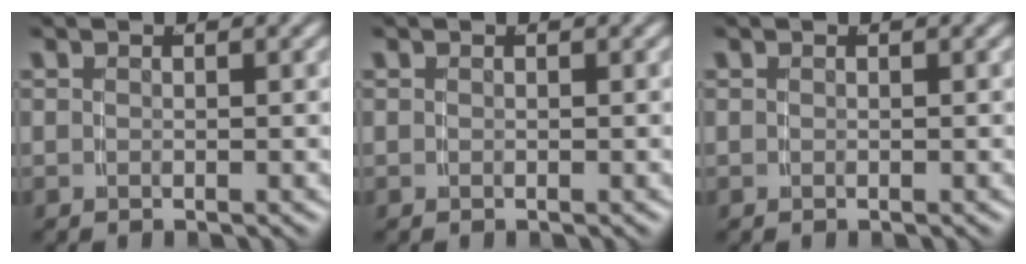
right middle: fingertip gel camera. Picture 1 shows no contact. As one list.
[{"total": 0.0}, {"total": 0.0}]